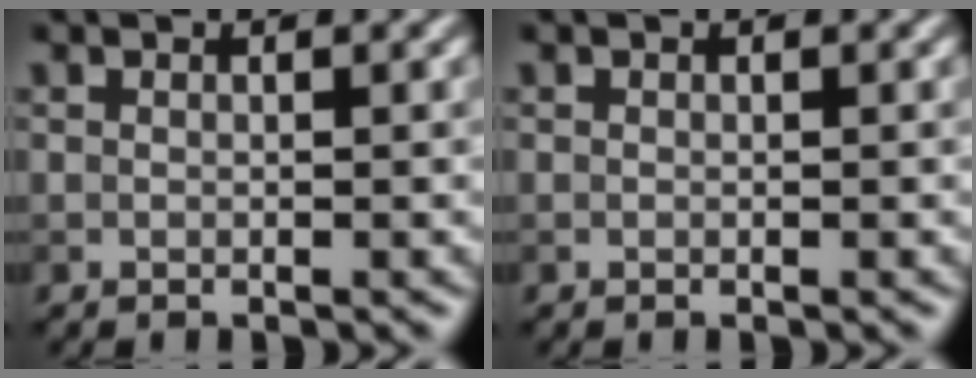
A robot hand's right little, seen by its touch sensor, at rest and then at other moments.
{"total": 0.0}